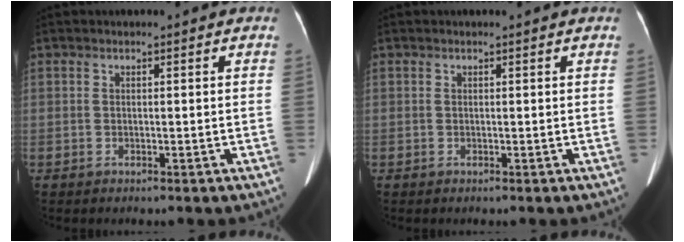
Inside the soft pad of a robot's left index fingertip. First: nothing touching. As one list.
[{"total": 0.0}]